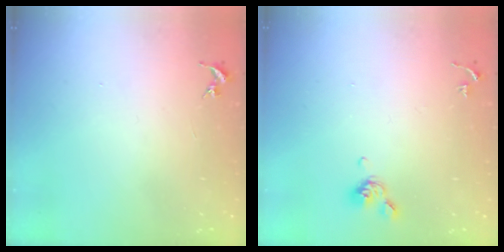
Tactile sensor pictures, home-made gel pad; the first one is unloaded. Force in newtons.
{"total": 5.2, "press": 5.1, "slide": 1.1}